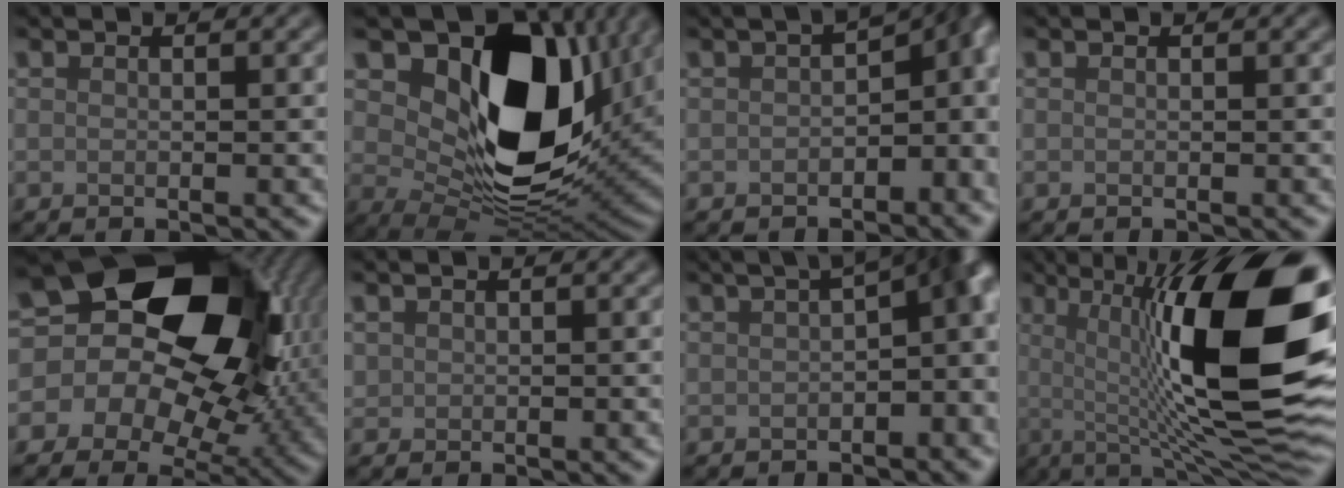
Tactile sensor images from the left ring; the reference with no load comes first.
{"total": 15.3, "force": [4.7, 9.2, 11.3], "torque": [-0.172, -0.009, 0.091]}
{"total": 7.2, "force": [-0.8, 4.5, 5.6], "torque": [-0.040, 0.007, -0.015]}
{"total": 0.0}
{"total": 19.7, "force": [4.0, 14.2, 13.0], "torque": [-0.205, 0.042, 0.060]}
{"total": 0.8, "force": [0.2, 0.8, 0.0], "torque": [0.006, 0.004, 0.009]}
{"total": 7.4, "force": [-0.1, 3.6, 6.5], "torque": [-0.057, 0.018, -0.009]}
{"total": 17.3, "force": [1.7, 4.0, 16.8], "torque": [-0.242, 0.016, 0.028]}